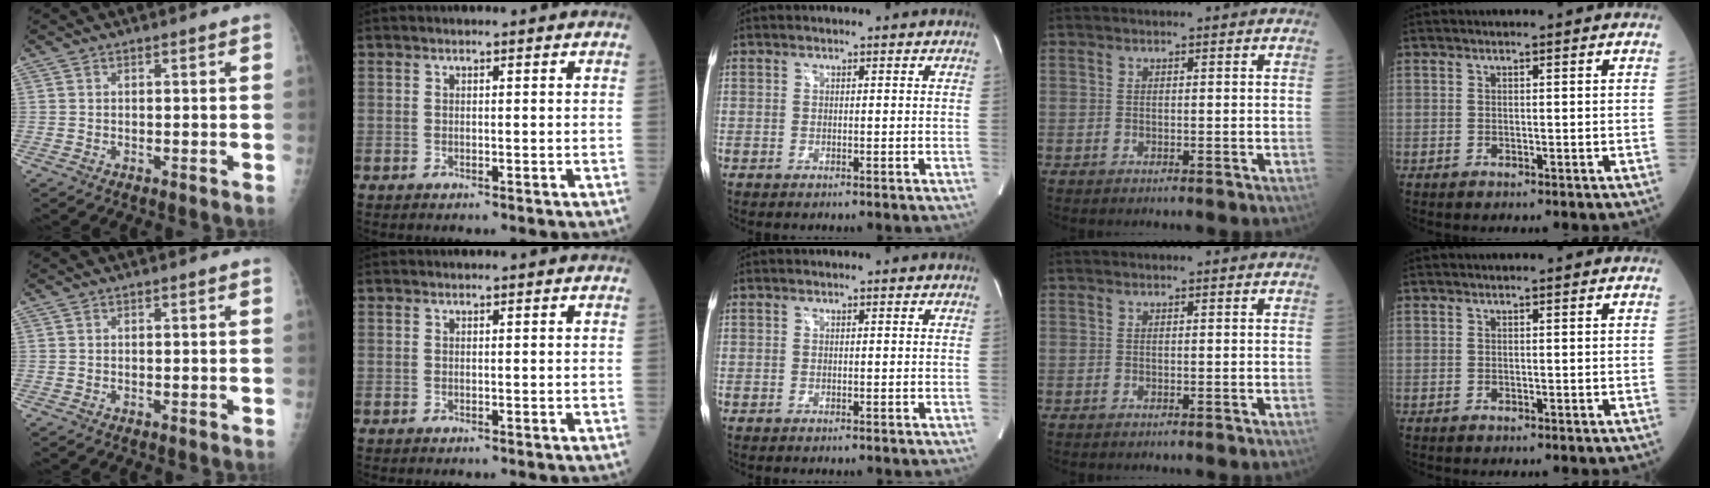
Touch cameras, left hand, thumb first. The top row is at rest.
{}